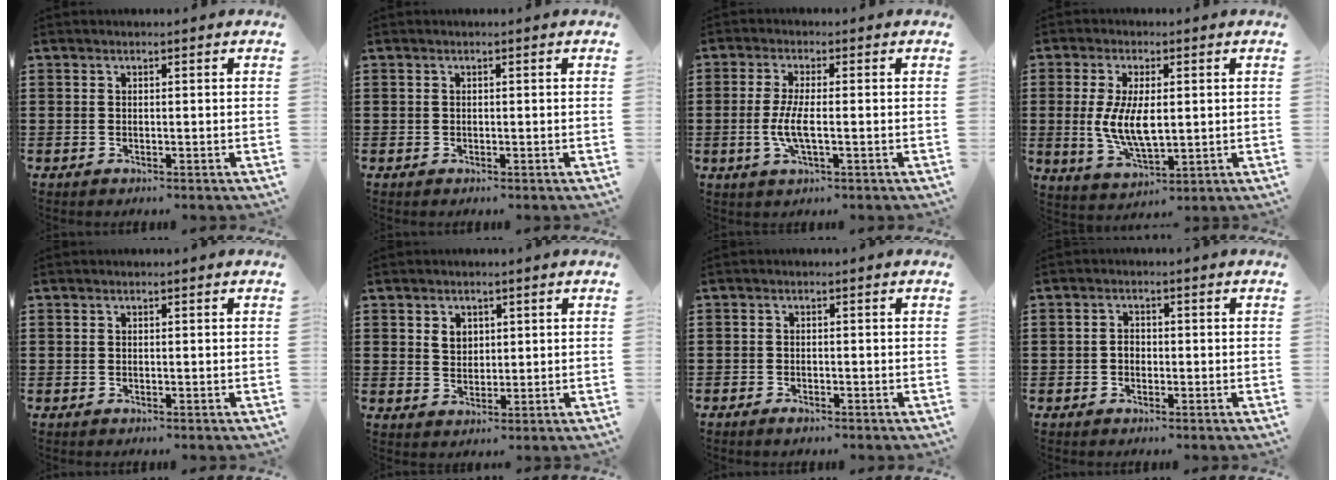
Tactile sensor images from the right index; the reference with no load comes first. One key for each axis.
{"total": 0.0}
{"total": 5.0, "fx": -0.9, "fy": 1.2, "fz": 4.8, "tx": -0.111, "ty": -0.008, "tz": -0.026}
{"total": 7.6, "fx": 0.2, "fy": 3.4, "fz": 6.8, "tx": -0.147, "ty": 0.000, "tz": 0.001}
{"total": 0.0}
{"total": 2.5, "fx": 1.3, "fy": 2.0, "fz": 1.0, "tx": -0.026, "ty": 0.007, "tz": 0.024}
{"total": 1.0, "fx": -0.8, "fy": 0.3, "fz": 0.3, "tx": -0.008, "ty": -0.003, "tz": -0.017}
{"total": 1.4, "fx": -0.4, "fy": 1.0, "fz": 0.9, "tx": -0.019, "ty": 0.002, "tz": -0.008}